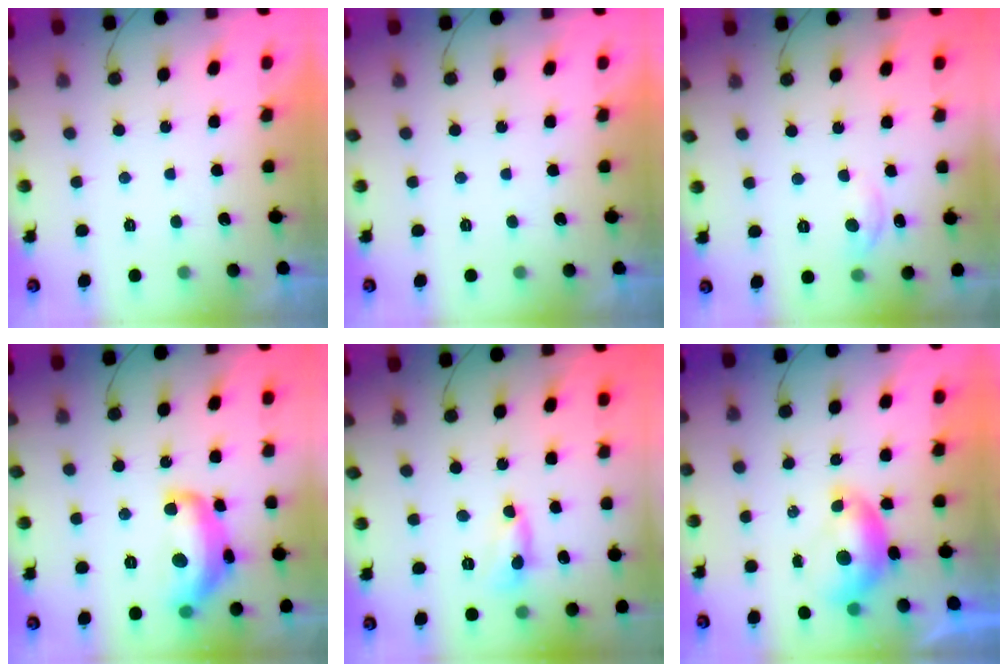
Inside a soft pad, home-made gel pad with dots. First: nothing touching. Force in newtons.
{"total": 0.0}
{"total": 4.6, "press": 4.5, "slide": 0.7}
{"total": 15.8, "press": 15.7, "slide": 0.9}
{"total": 3.6, "press": 3.6, "slide": 0.2}
{"total": 7.2, "press": 7.2, "slide": 0.7}